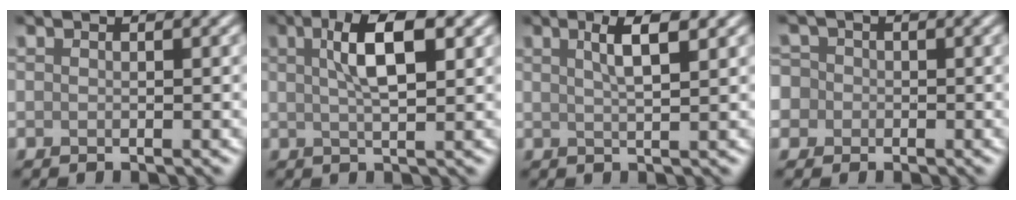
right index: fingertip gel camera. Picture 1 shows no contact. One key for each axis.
{"total": 5.2, "fx": 1.8, "fy": 1.5, "fz": 4.7, "tx": -0.078, "ty": 0.011, "tz": 0.026}
{"total": 3.4, "fx": 1.5, "fy": 0.9, "fz": 2.9, "tx": -0.039, "ty": 0.007, "tz": 0.022}
{"total": 5.8, "fx": -1.2, "fy": 5.3, "fz": 1.8, "tx": -0.041, "ty": 0.021, "tz": -0.061}